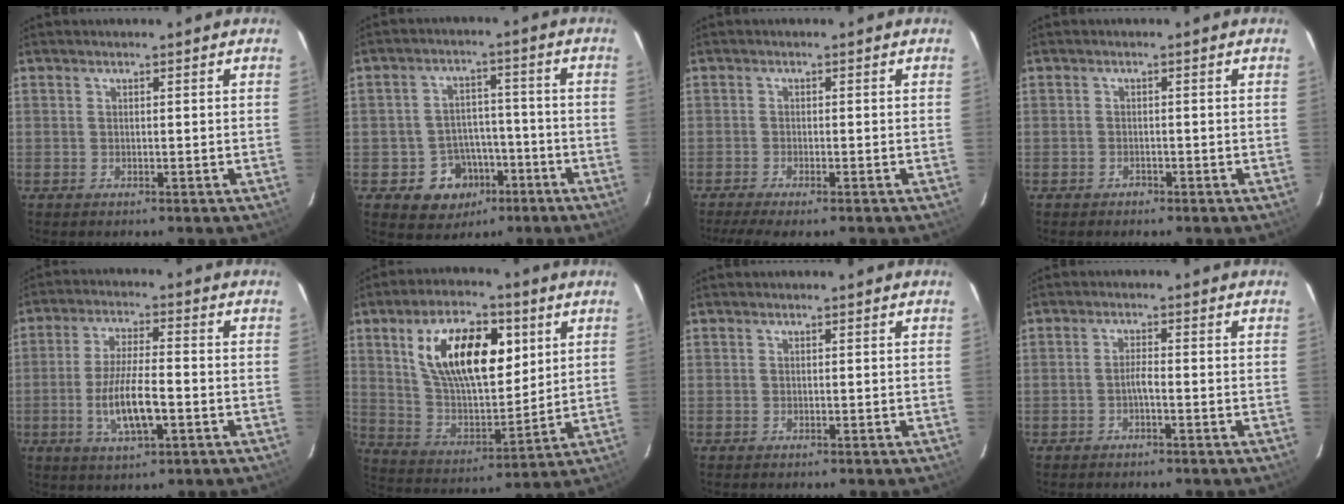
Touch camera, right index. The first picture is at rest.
{"total": 9.1, "force": [-4.5, 7.6, 2.2], "torque": [-0.050, 0.031, -0.046]}
{"total": 5.8, "force": [-4.6, 0.8, 3.5], "torque": [-0.081, -0.021, -0.080]}
{"total": 1.2, "force": [-0.9, 0.8, 0.0], "torque": [-0.001, 0.006, -0.015]}
{"total": 10.0, "force": [-2.9, 2.7, 9.1], "torque": [-0.179, -0.008, -0.050]}
{"total": 19.3, "force": [6.8, 9.4, 15.5], "torque": [-0.271, 0.013, 0.129]}
{"total": 0.0}
{"total": 1.7, "force": [-0.9, 0.1, 1.4], "torque": [-0.028, 0.004, -0.017]}